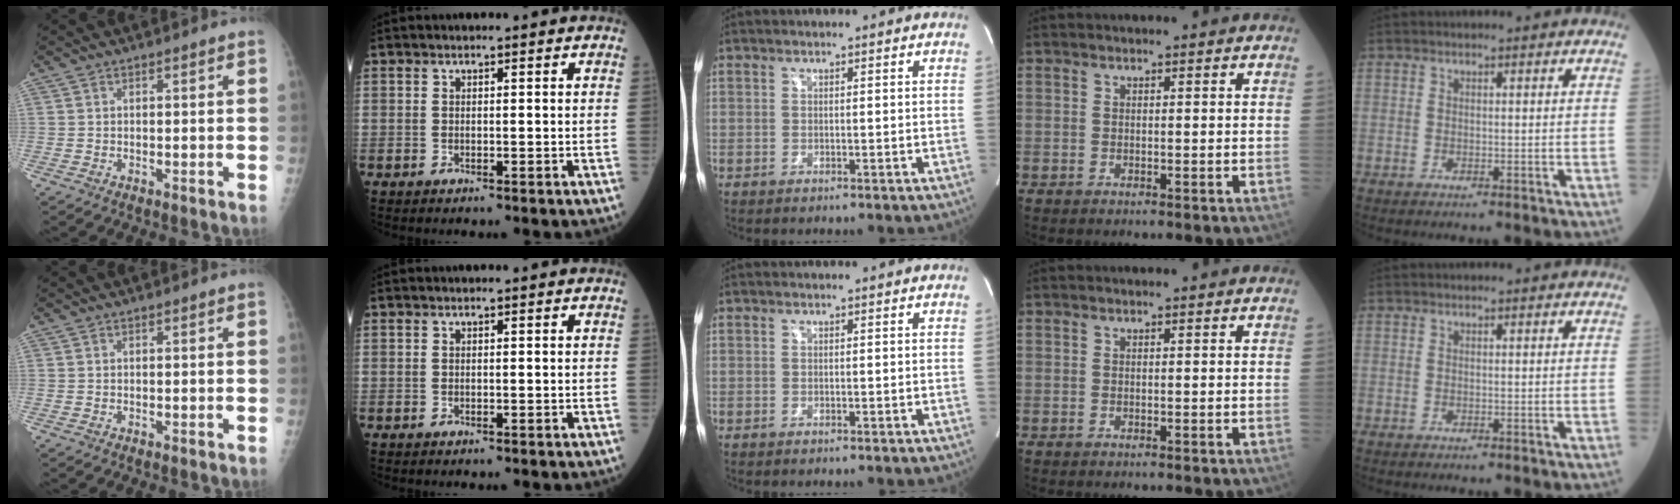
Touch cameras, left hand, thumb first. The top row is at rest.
{}